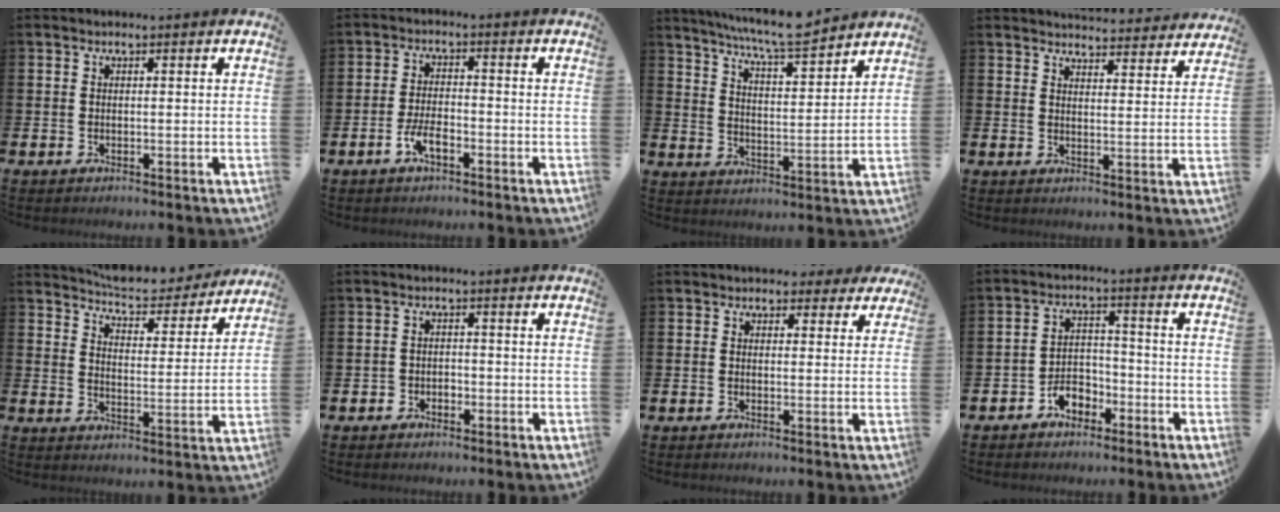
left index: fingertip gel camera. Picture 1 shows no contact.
{"total": 3.5, "force": [-1.7, 1.4, 2.8], "torque": [-0.061, 0.005, -0.031]}
{"total": 7.9, "force": [7.5, -0.2, 2.5], "torque": [-0.068, -0.045, 0.132]}
{"total": 5.0, "force": [4.9, 0.6, 0.1], "torque": [-0.005, -0.034, 0.088]}
{"total": 6.7, "force": [6.5, 0.9, 1.2], "torque": [-0.048, -0.047, 0.113]}
{"total": 1.8, "force": [-1.2, 1.3, 0.1], "torque": [-0.014, 0.006, -0.027]}
{"total": 3.1, "force": [2.5, 1.7, 0.3], "torque": [0.002, -0.004, 0.042]}
{"total": 3.9, "force": [-2.8, 2.3, 1.5], "torque": [-0.037, 0.013, -0.057]}